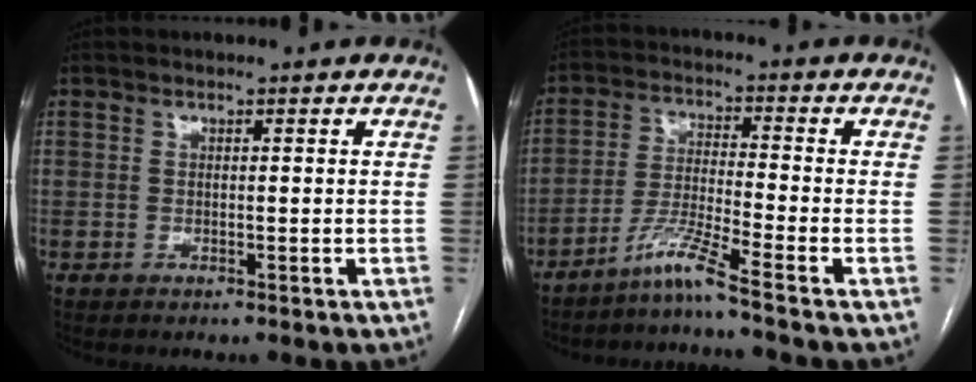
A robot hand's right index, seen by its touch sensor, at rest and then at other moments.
{"total": 6.2, "force": [-4.9, -2.0, 3.2], "torque": [-0.069, -0.022, -0.101]}